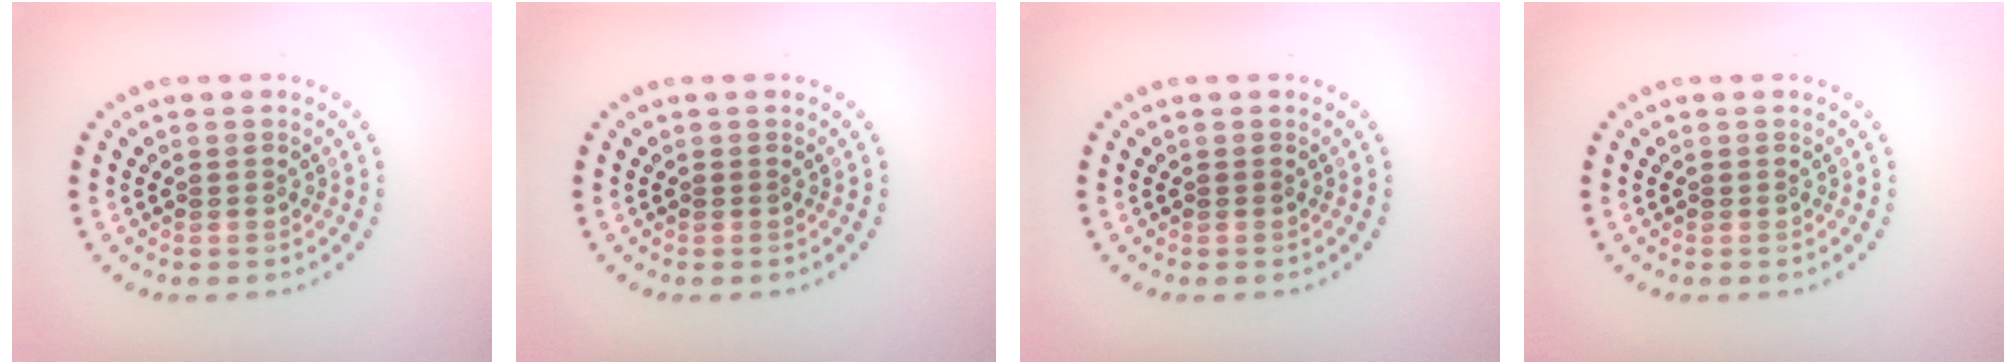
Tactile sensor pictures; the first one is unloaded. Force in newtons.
{"total": 0.0}
{"total": 0.0}
{"total": 0.0}